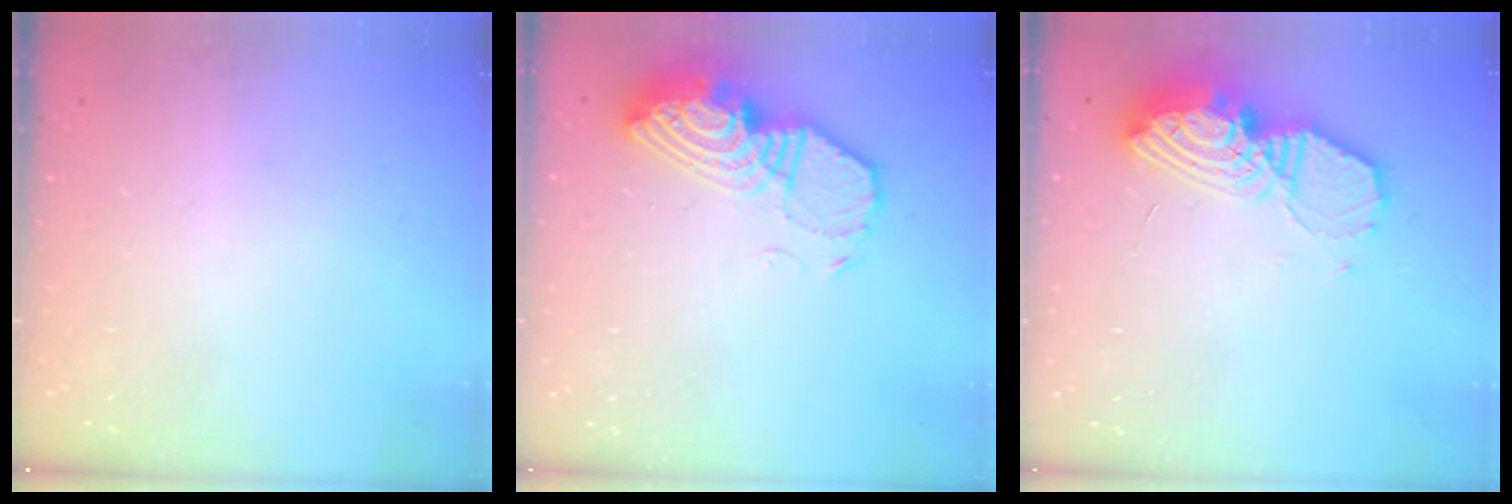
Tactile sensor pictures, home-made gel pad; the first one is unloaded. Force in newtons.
{"total": 14.0, "press": 14.0, "slide": 1.0}
{"total": 14.6, "press": 14.5, "slide": 1.5}